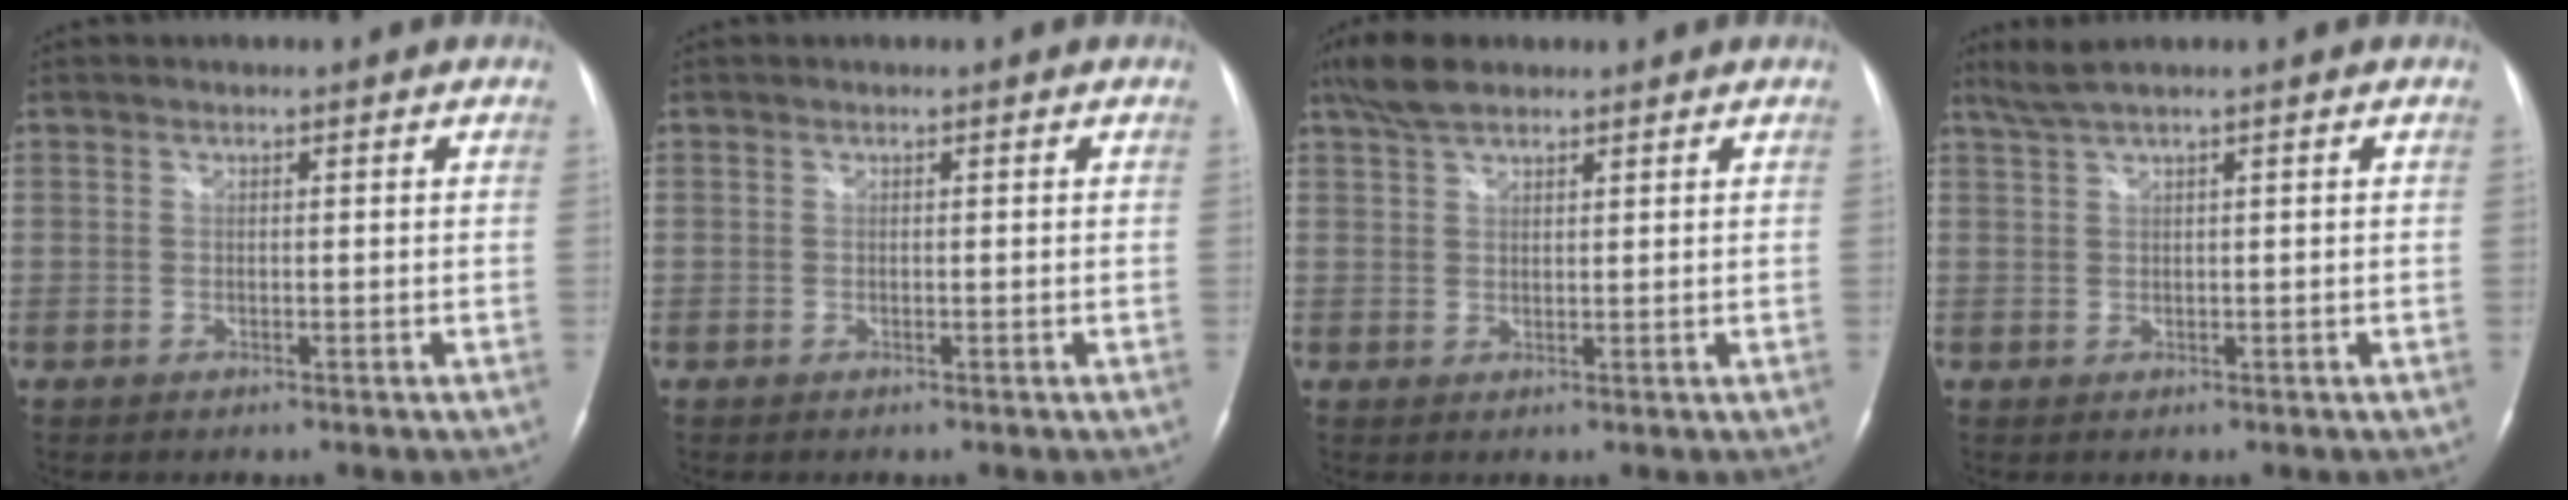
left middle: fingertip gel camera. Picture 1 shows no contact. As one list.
[{"total": 0.0}, {"total": 5.0, "force": [3.8, 1.8, 2.6], "torque": [-0.062, 0.017, 0.077]}, {"total": 2.4, "force": [1.8, -0.5, 1.6], "torque": [-0.044, 0.015, 0.043]}]